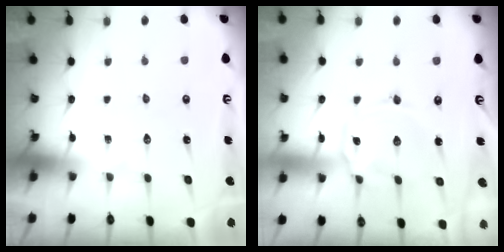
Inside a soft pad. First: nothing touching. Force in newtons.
{"total": 1.1, "press": 1.0, "slide": 0.4}